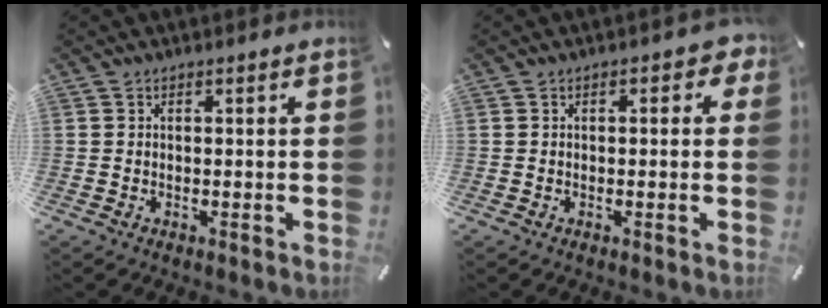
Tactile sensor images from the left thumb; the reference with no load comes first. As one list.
[{"total": 2.3, "force": [0.0, 1.3, 1.9], "torque": [-0.020, 0.002, -0.005]}]